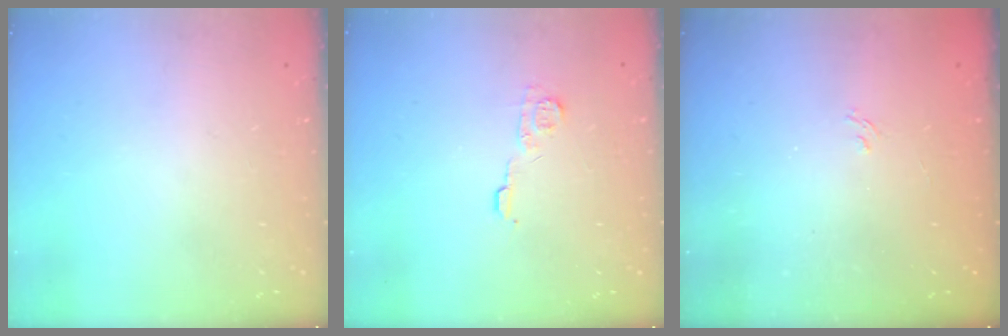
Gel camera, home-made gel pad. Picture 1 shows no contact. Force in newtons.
{"total": 7.0, "press": 7.0, "slide": 0.6}
{"total": 1.3, "press": 0.7, "slide": 1.2}